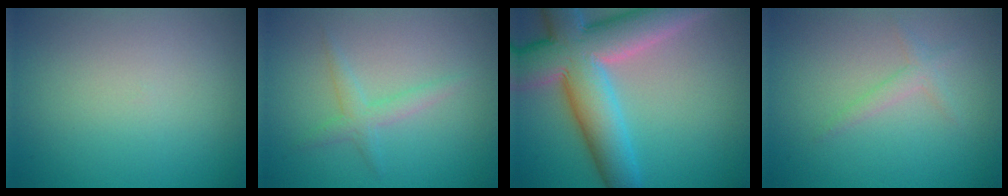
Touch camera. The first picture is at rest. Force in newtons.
{"total": 1.8, "press": 1.8, "slide": 0.0}
{"total": 11.5, "press": 11.5, "slide": 0.7}
{"total": 1.3, "press": 1.3, "slide": 0.1}